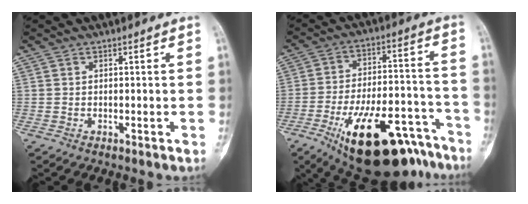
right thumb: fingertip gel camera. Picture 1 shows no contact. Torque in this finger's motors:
{"motor_torque": [2.80, 1.24, 1.89, -0.88, 0.56]}